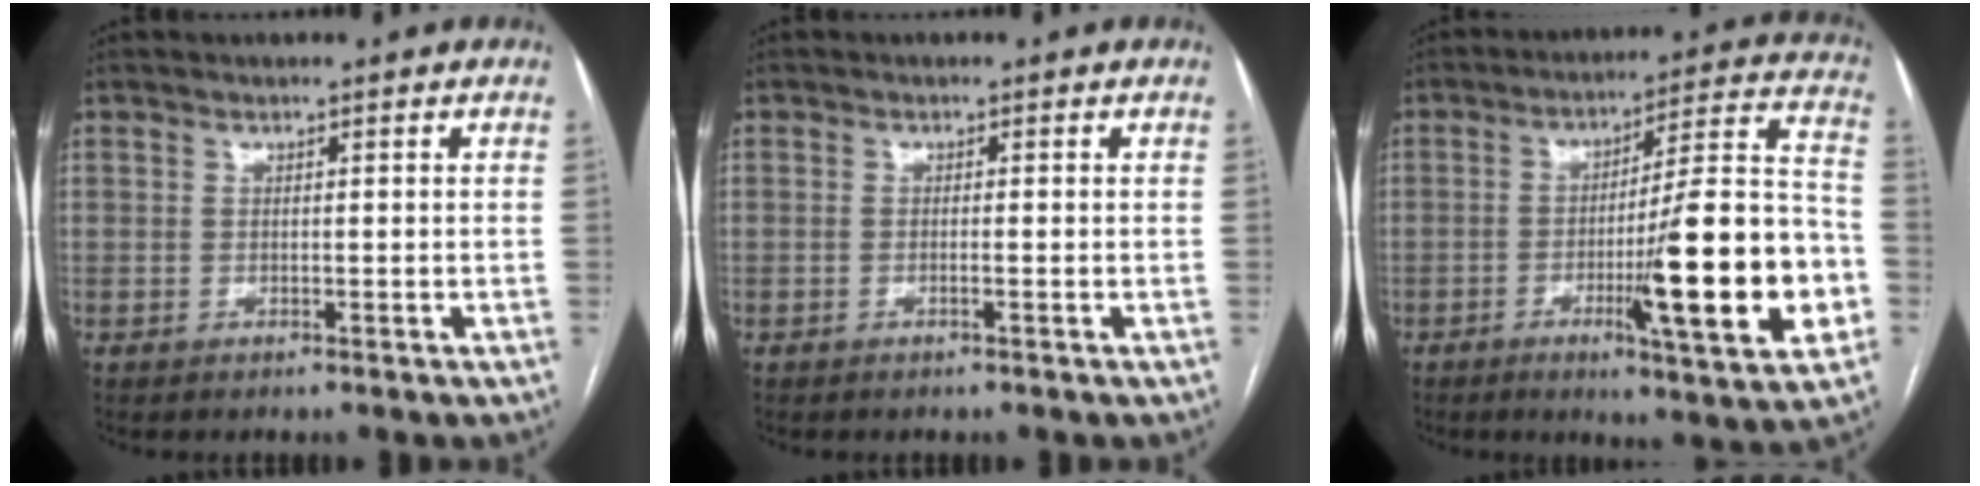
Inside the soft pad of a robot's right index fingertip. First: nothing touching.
{"total": 0.6, "force": [-0.3, -0.1, 0.5], "torque": [-0.009, 0.001, -0.006]}
{"total": 20.5, "force": [-5.6, 1.2, 19.7], "torque": [-0.263, 0.000, -0.080]}